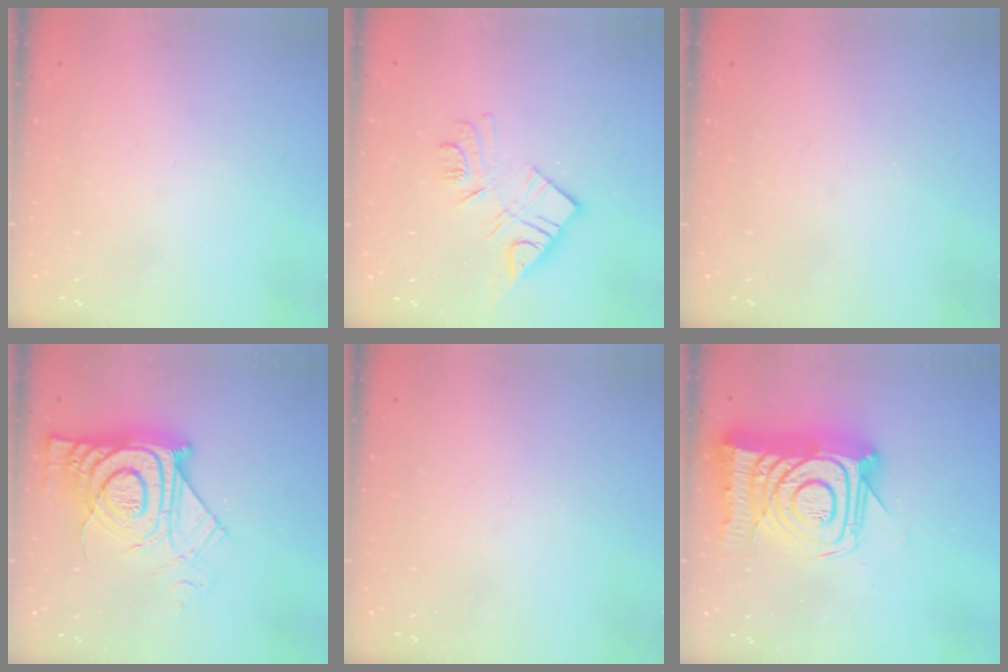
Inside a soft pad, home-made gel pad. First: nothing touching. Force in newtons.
{"total": 10.8, "press": 10.7, "slide": 0.9}
{"total": 0.0}
{"total": 15.8, "press": 15.8, "slide": 1.2}
{"total": 0.0}
{"total": 22.4, "press": 22.4, "slide": 1.7}